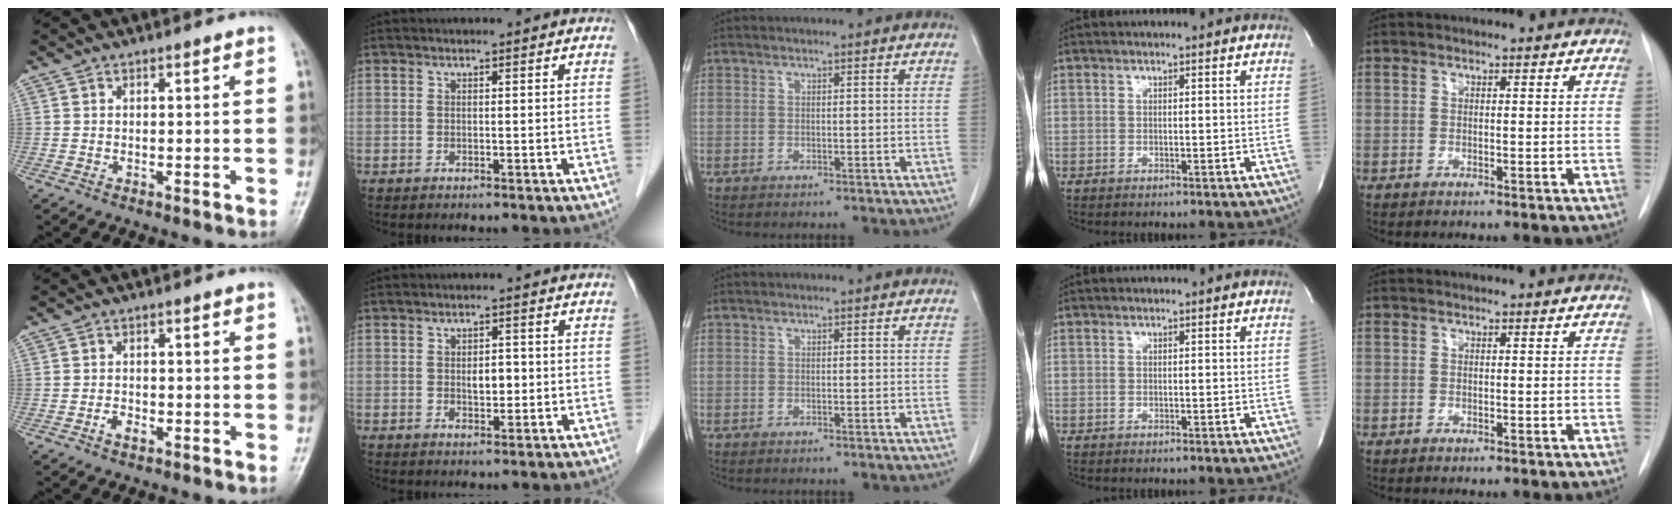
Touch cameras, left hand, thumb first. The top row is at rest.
{"thumb": {"total": 1.9, "force": [-1.1, 1.2, 1.1], "torque": [-0.018, 0.006, -0.019]}, "index": {"total": 2.5, "force": [-0.3, 1.4, 2.0], "torque": [-0.033, -0.001, -0.002]}}